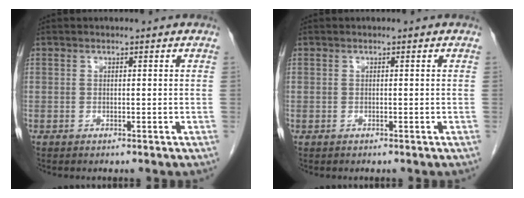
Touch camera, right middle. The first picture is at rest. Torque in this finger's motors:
{"motor_torque": [-0.40, 0.07, -0.03, -0.01]}